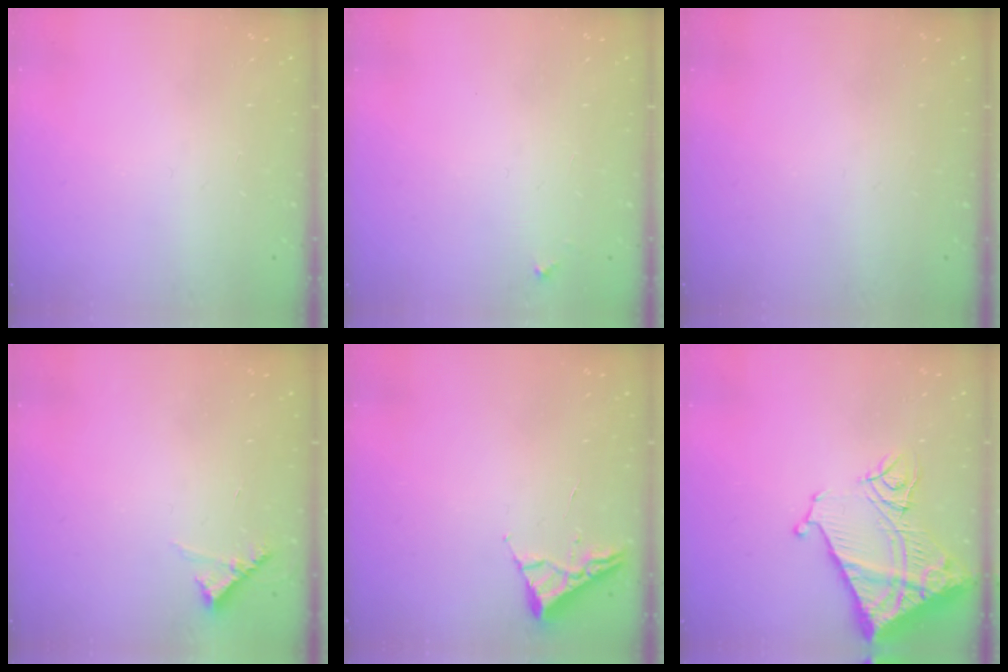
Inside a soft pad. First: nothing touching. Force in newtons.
{"total": 3.5, "press": 3.5, "slide": 0.3}
{"total": 0.0}
{"total": 5.4, "press": 5.4, "slide": 0.4}
{"total": 2.6, "press": 2.6, "slide": 0.3}
{"total": 18.4, "press": 18.3, "slide": 2.2}